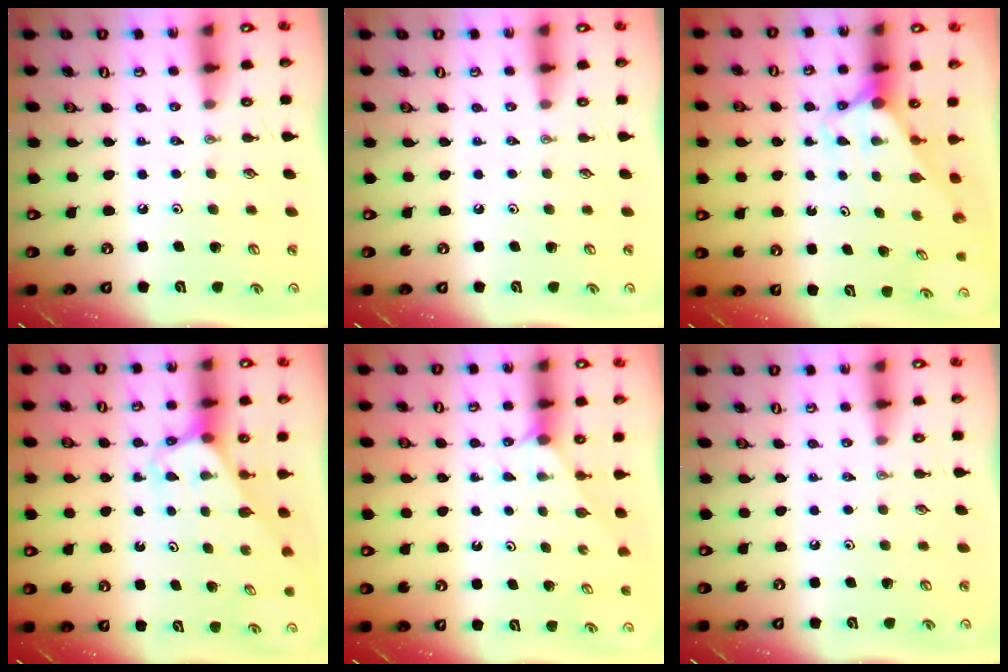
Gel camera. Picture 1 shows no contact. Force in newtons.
{"total": 0.0}
{"total": 2.9, "press": 2.9, "slide": 0.0}
{"total": 3.1, "press": 3.1, "slide": 0.2}
{"total": 1.4, "press": 1.4, "slide": 0.2}
{"total": 0.0}